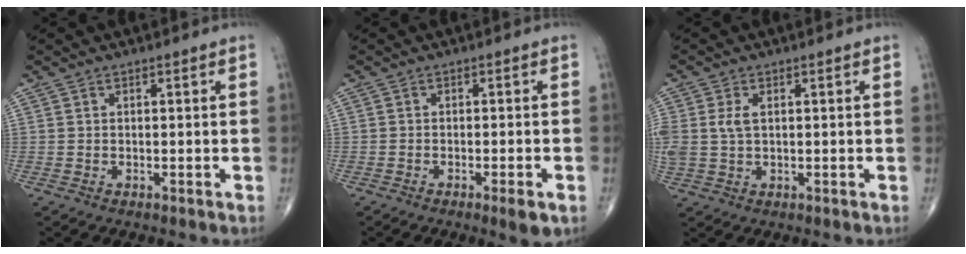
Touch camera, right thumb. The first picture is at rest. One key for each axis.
{"total": 3.3, "fx": -1.7, "fy": 0.6, "fz": 2.7, "tx": -0.036, "ty": -0.003, "tz": -0.027}
{"total": 4.5, "fx": 0.8, "fy": 2.8, "fz": 3.4, "tx": -0.089, "ty": 0.008, "tz": 0.020}